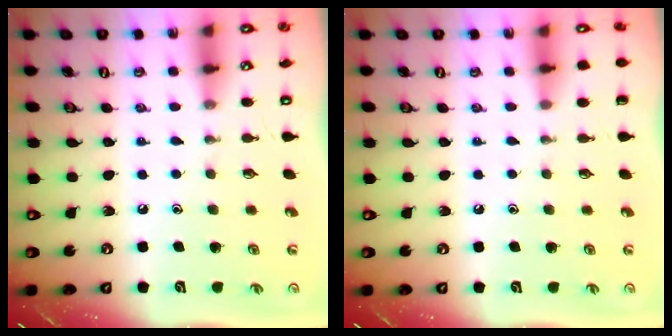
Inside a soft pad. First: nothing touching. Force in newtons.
{"total": 0.0}